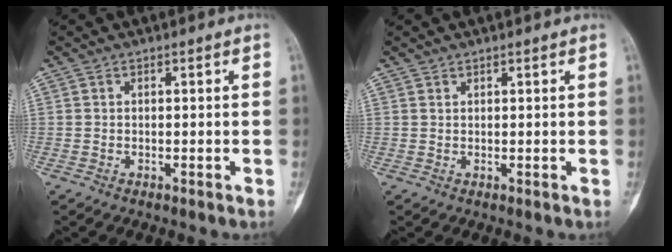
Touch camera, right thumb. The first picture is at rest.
{"total": 0.8, "force": [0.8, 0.1, 0.1], "torque": [0.003, -0.005, 0.012]}